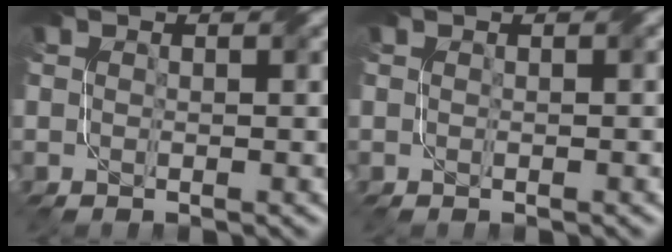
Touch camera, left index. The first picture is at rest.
{"total": 0.0}